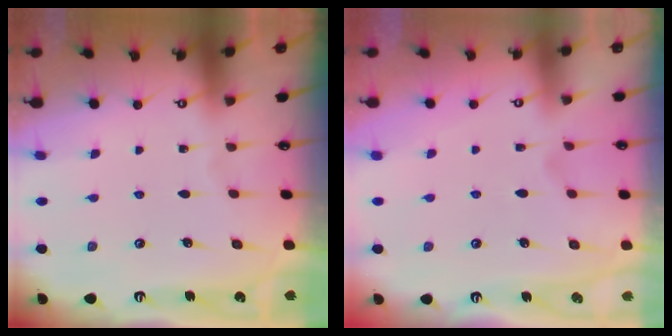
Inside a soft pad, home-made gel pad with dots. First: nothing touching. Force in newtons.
{"total": 1.2, "press": 0.4, "slide": 1.1}